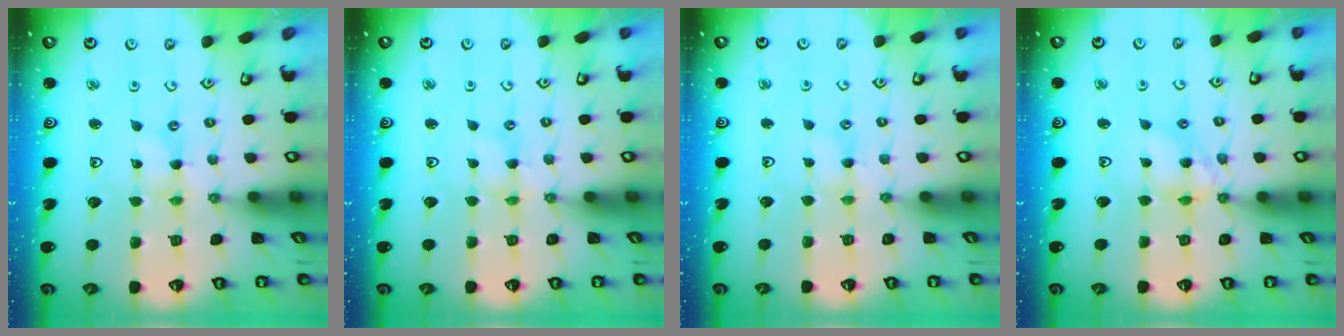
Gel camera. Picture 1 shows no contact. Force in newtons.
{"total": 0.0}
{"total": 2.5, "press": 2.4, "slide": 0.4}
{"total": 7.9, "press": 7.9, "slide": 0.6}